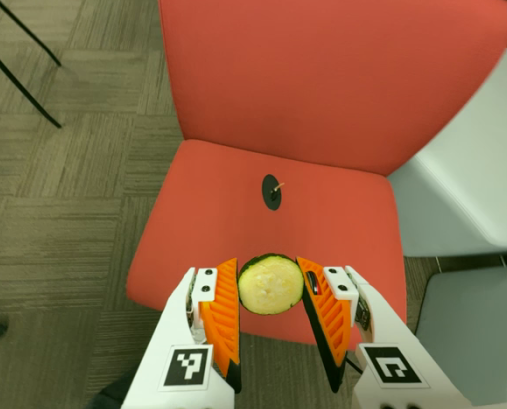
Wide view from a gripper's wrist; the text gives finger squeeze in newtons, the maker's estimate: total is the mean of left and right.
{"total": 9.0, "left": 9.1, "right": 8.9}